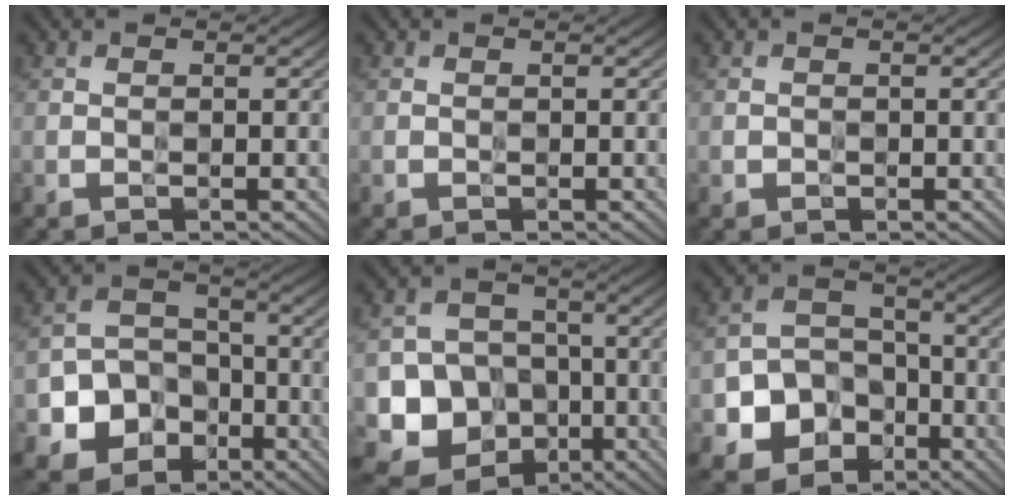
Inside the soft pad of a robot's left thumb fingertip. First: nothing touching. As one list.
[{"total": 0.0}, {"total": 0.6, "force": [-0.2, 0.5, 0.1], "torque": [0.003, -0.002, -0.006]}, {"total": 9.0, "force": [-3.8, 7.3, 3.6], "torque": [-0.080, -0.016, -0.088]}, {"total": 13.6, "force": [-5.6, 11.5, 4.5], "torque": [-0.117, -0.036, -0.111]}, {"total": 9.9, "force": [-4.4, 7.9, 4.2], "torque": [-0.094, -0.023, -0.093]}]